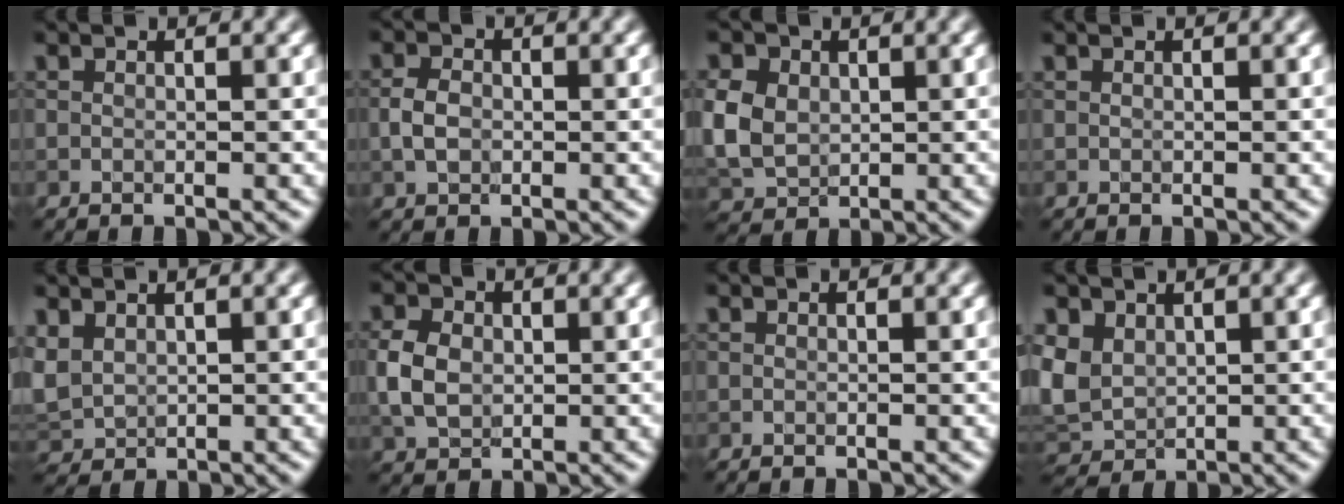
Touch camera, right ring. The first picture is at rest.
{"total": 2.1, "force": [-0.4, 1.6, 1.4], "torque": [-0.029, 0.006, -0.011]}
{"total": 5.6, "force": [0.7, 4.6, 3.2], "torque": [-0.093, 0.013, 0.015]}
{"total": 0.0}
{"total": 2.8, "force": [1.2, 2.1, 1.5], "torque": [-0.046, 0.004, 0.031]}
{"total": 3.9, "force": [0.0, 3.0, 2.4], "torque": [-0.057, 0.009, -0.001]}
{"total": 0.0}
{"total": 4.9, "force": [1.2, 3.9, 2.8], "torque": [-0.084, 0.008, 0.022]}